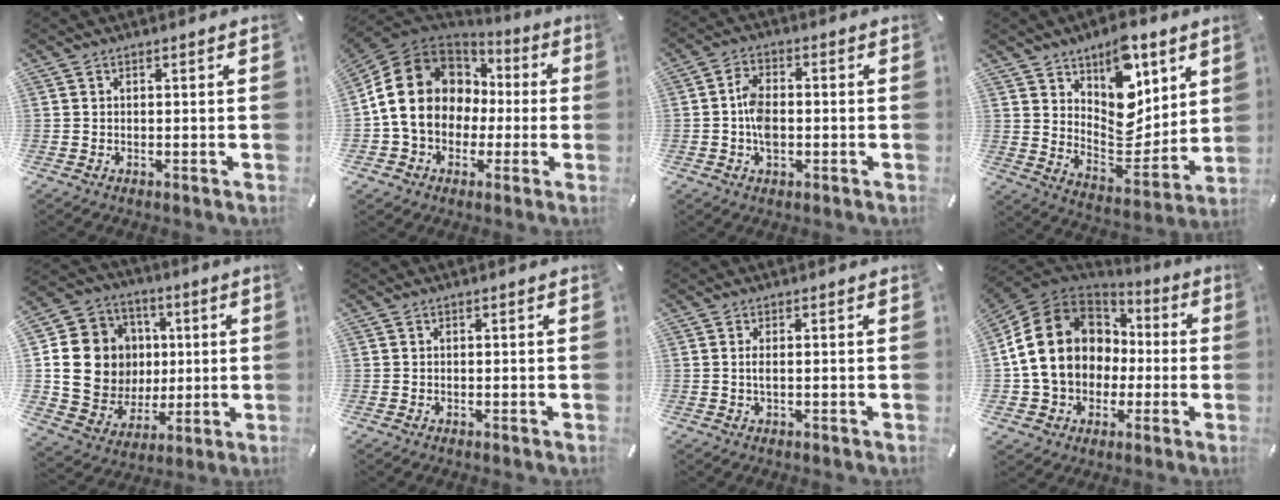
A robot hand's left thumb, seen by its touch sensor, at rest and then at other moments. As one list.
[{"total": 16.9, "force": [-1.6, 14.8, 8.0], "torque": [-0.169, 0.019, -0.026]}, {"total": 6.1, "force": [-1.0, 3.9, 4.5], "torque": [-0.092, 0.008, -0.019]}, {"total": 13.9, "force": [8.2, 8.9, 6.8], "torque": [-0.080, -0.080, 0.149]}, {"total": 17.2, "force": [1.8, 16.0, 6.0], "torque": [-0.116, -0.009, 0.054]}, {"total": 0.0}, {"total": 1.6, "force": [0.1, 0.3, 1.6], "torque": [-0.033, -0.004, 0.001]}, {"total": 18.6, "force": [-0.7, 16.1, 9.4], "torque": [-0.194, 0.017, -0.011]}]